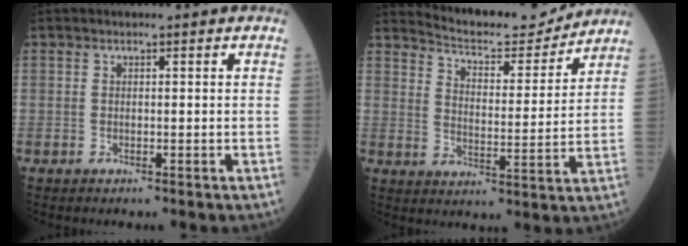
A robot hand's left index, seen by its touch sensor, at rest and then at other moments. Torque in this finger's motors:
{"motor_torque": [0.12, -0.15, 0.00, 0.01]}